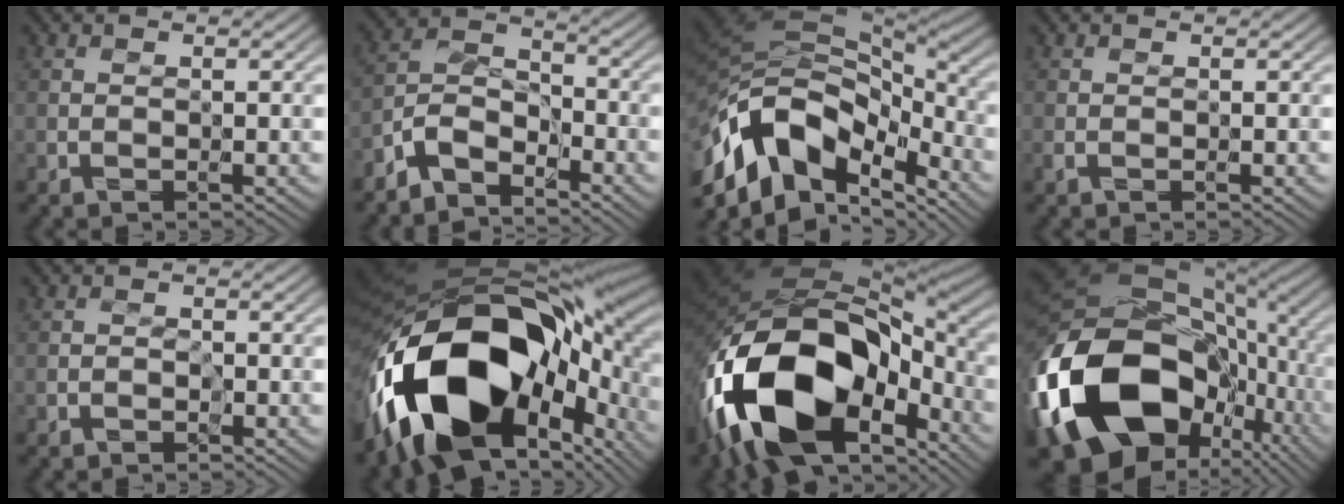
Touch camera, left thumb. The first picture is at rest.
{"total": 5.8, "force": [-4.6, 2.2, 2.6], "torque": [-0.053, 0.005, -0.109]}
{"total": 14.4, "force": [-6.5, 7.9, 10.2], "torque": [-0.239, -0.001, -0.116]}
{"total": 0.7, "force": [-0.3, 0.3, 0.5], "torque": [-0.015, 0.000, -0.007]}
{"total": 0.5, "force": [-0.5, 0.1, 0.0], "torque": [0.000, 0.002, -0.011]}
{"total": 20.6, "force": [-4.1, 11.9, 16.3], "torque": [-0.345, -0.043, -0.045]}
{"total": 20.4, "force": [-6.7, 11.6, 15.3], "torque": [-0.343, -0.019, -0.107]}
{"total": 21.4, "force": [-4.1, 15.4, 14.3], "torque": [-0.362, -0.023, -0.061]}